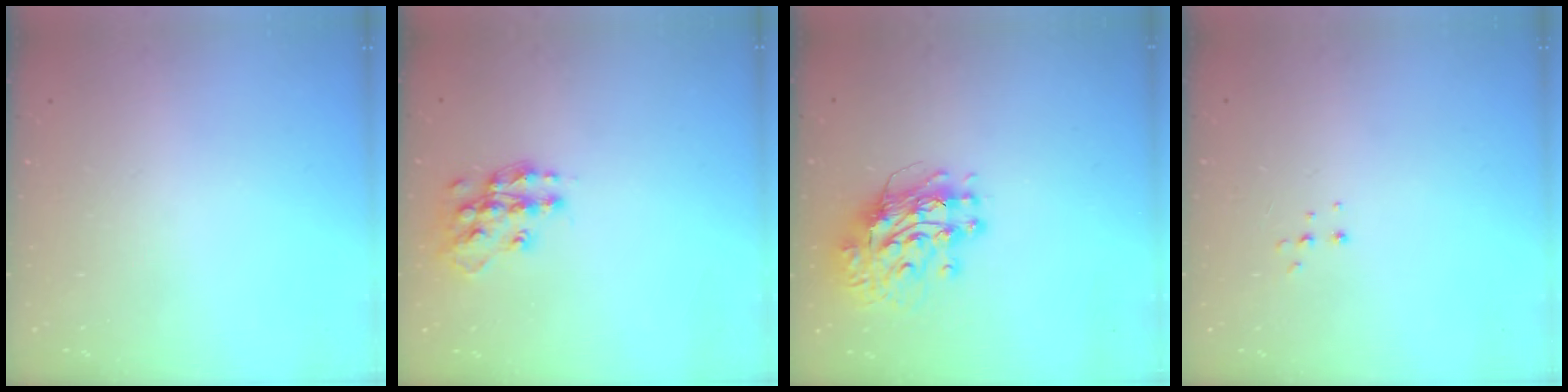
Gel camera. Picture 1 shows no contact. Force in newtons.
{"total": 13.2, "press": 13.1, "slide": 0.9}
{"total": 12.0, "press": 11.9, "slide": 1.7}
{"total": 5.0, "press": 4.9, "slide": 0.9}